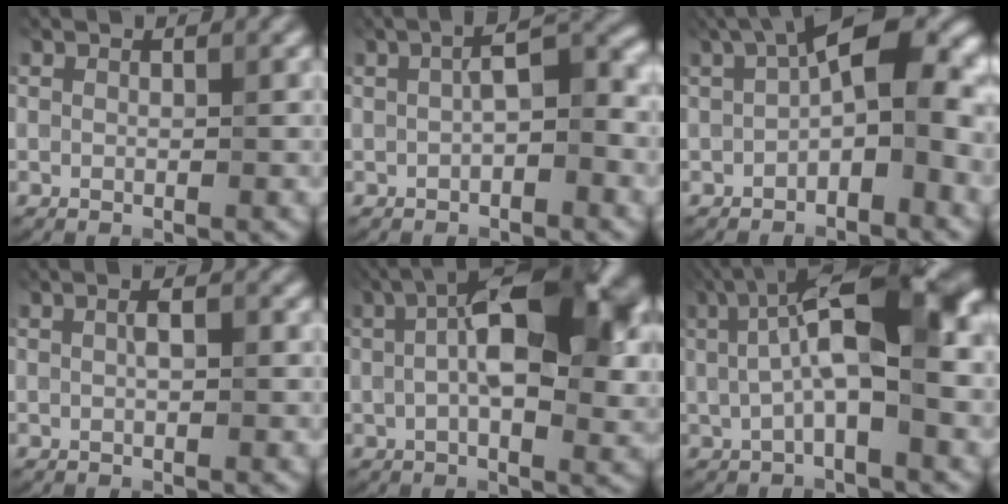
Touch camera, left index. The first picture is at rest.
{"total": 3.6, "force": [-0.4, 1.2, 3.3], "torque": [-0.057, 0.017, -0.011]}
{"total": 10.5, "force": [0.9, 5.0, 9.3], "torque": [-0.119, 0.020, 0.006]}
{"total": 1.2, "force": [0.1, 0.4, 1.2], "torque": [-0.027, 0.006, 0.002]}
{"total": 13.2, "force": [2.2, 5.9, 11.6], "torque": [-0.164, 0.030, 0.026]}
{"total": 11.0, "force": [1.8, 3.6, 10.3], "torque": [-0.171, 0.025, 0.023]}